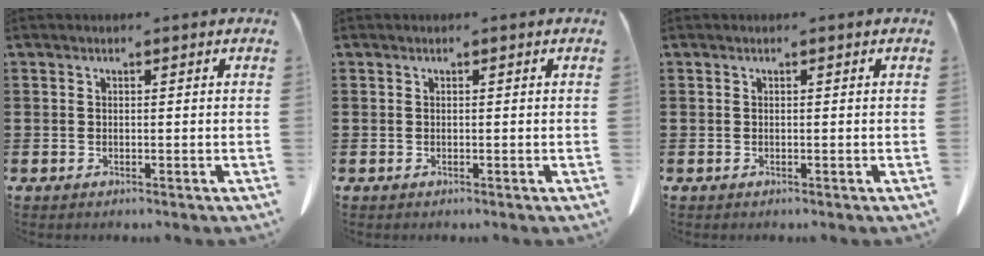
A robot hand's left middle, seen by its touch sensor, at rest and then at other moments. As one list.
[{"total": 0.0}, {"total": 0.0}]